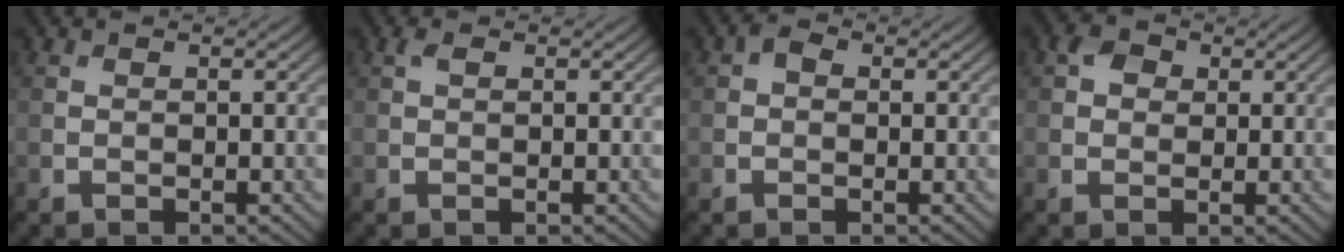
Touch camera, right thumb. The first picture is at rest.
{"total": 0.9, "force": [0.4, 0.4, 0.7], "torque": [-0.019, 0.002, 0.008]}
{"total": 1.3, "force": [0.1, 0.9, 0.9], "torque": [-0.015, 0.004, -0.005]}
{"total": 2.5, "force": [0.8, 2.1, 1.2], "torque": [-0.023, 0.004, 0.008]}